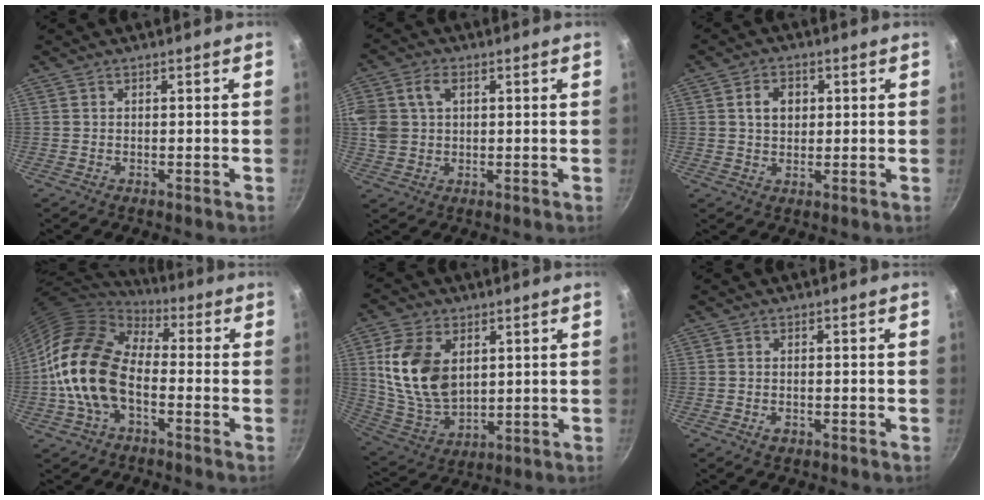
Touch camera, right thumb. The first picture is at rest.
{"total": 11.4, "force": [3.1, 8.7, 6.7], "torque": [-0.152, 0.020, 0.060]}
{"total": 5.1, "force": [1.2, 3.9, 3.1], "torque": [-0.034, 0.004, 0.018]}
{"total": 16.8, "force": [-3.1, 10.5, 12.7], "torque": [-0.205, 0.034, -0.070]}
{"total": 15.6, "force": [3.8, 10.1, 11.2], "torque": [-0.197, -0.023, 0.086]}
{"total": 1.5, "force": [-0.7, 0.9, 0.9], "torque": [-0.018, 0.003, -0.013]}